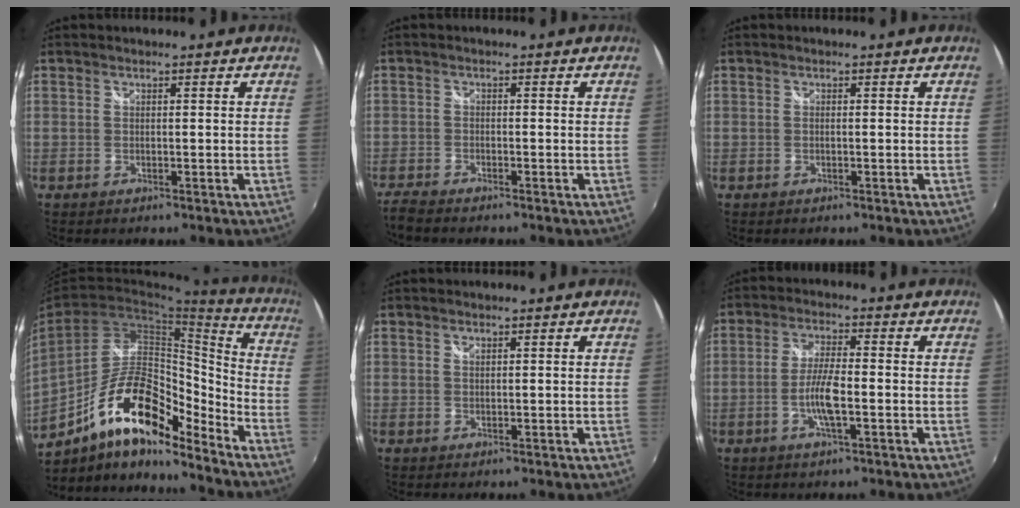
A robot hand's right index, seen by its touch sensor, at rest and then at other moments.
{"total": 3.5, "force": [-3.3, 0.4, 1.0], "torque": [-0.038, -0.015, -0.063]}
{"total": 0.0}
{"total": 17.9, "force": [-12.4, 6.1, 11.4], "torque": [-0.211, 0.009, -0.215]}
{"total": 0.6, "force": [0.5, 0.2, 0.4], "torque": [-0.006, 0.001, 0.008]}
{"total": 5.8, "force": [-1.8, 1.0, 5.4], "torque": [-0.110, -0.001, -0.034]}